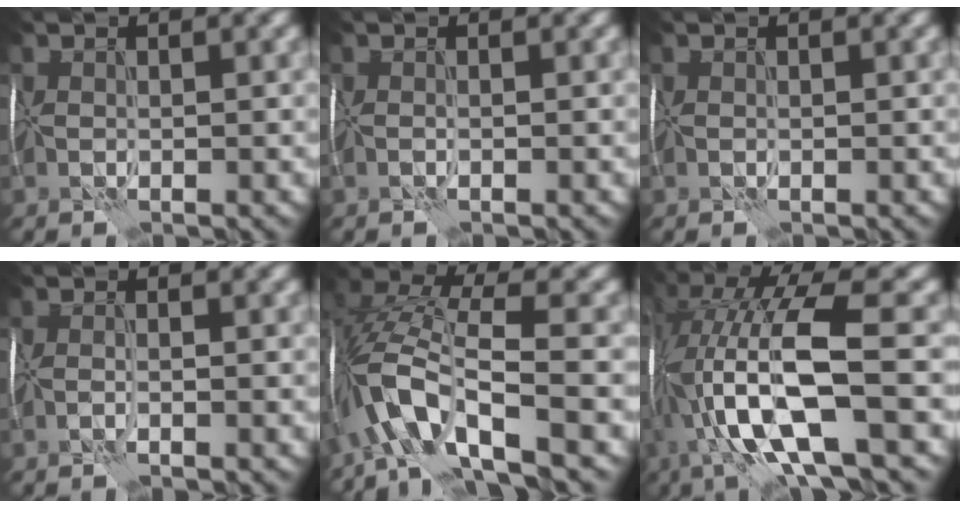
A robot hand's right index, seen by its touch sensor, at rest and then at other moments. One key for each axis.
{"total": 0.0}
{"total": 0.0}
{"total": 0.7, "fx": -0.5, "fy": -0.1, "fz": 0.5, "tx": -0.008, "ty": -0.002, "tz": -0.013}
{"total": 9.1, "fx": -4.2, "fy": 2.8, "fz": 7.6, "tx": -0.146, "ty": 0.018, "tz": -0.092}
{"total": 12.7, "fx": -2.0, "fy": 3.6, "fz": 12.0, "tx": -0.233, "ty": 0.009, "tz": -0.034}